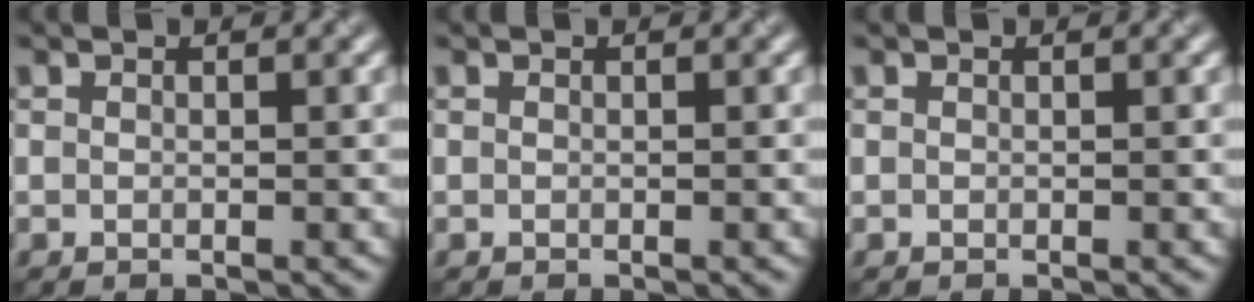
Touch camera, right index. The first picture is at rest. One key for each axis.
{"total": 0.0}
{"total": 0.0}